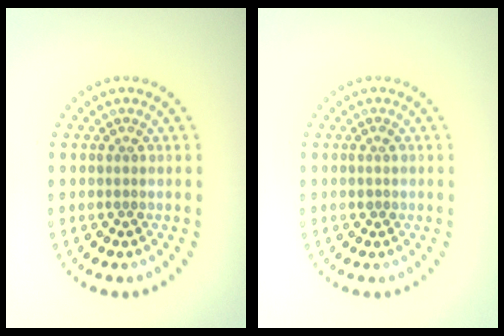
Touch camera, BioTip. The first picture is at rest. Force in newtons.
{"total": 0.6, "press": 0.6, "slide": 0.2}